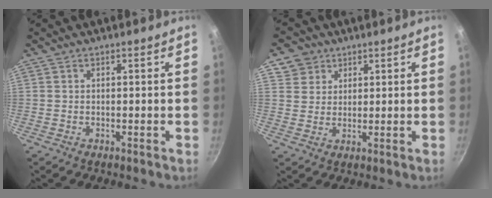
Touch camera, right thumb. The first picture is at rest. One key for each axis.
{"total": 5.5, "fx": 2.9, "fy": 4.6, "fz": 0.7, "tx": 0.023, "ty": 0.006, "tz": 0.049}